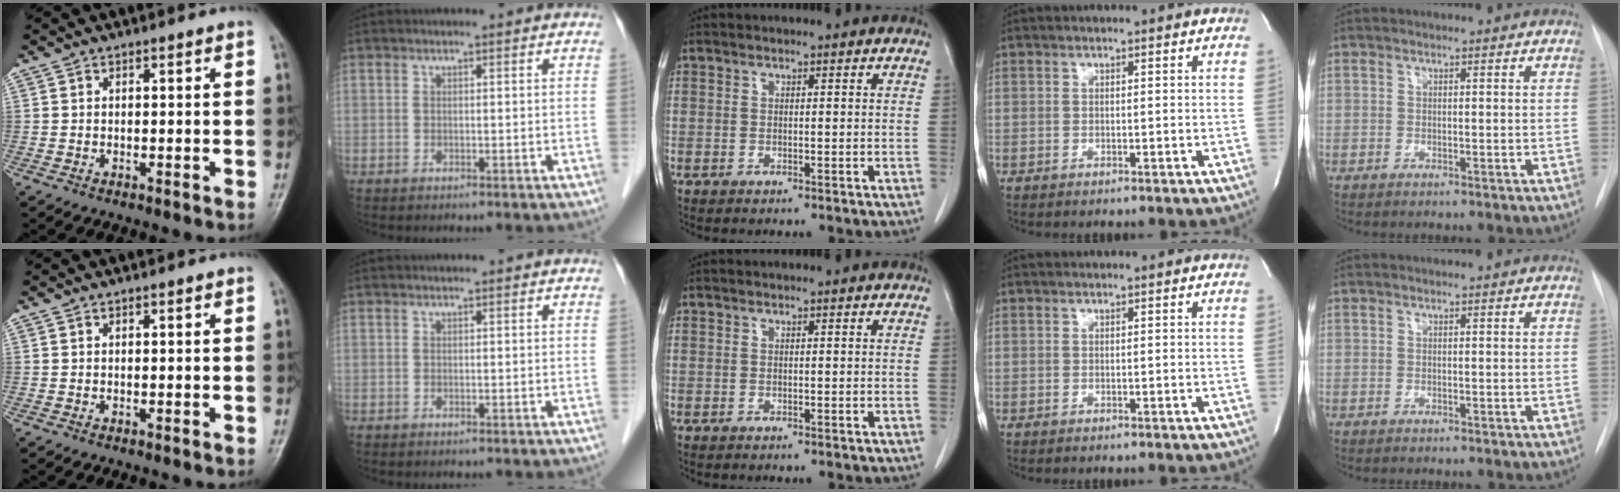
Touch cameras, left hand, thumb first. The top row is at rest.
{}